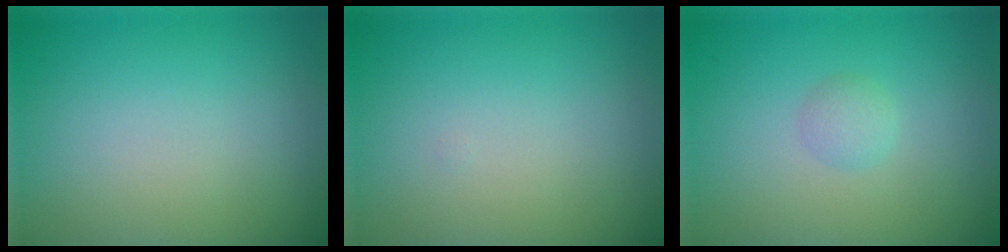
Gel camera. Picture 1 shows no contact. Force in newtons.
{"total": 0.0}
{"total": 1.1, "press": 1.1, "slide": 0.1}